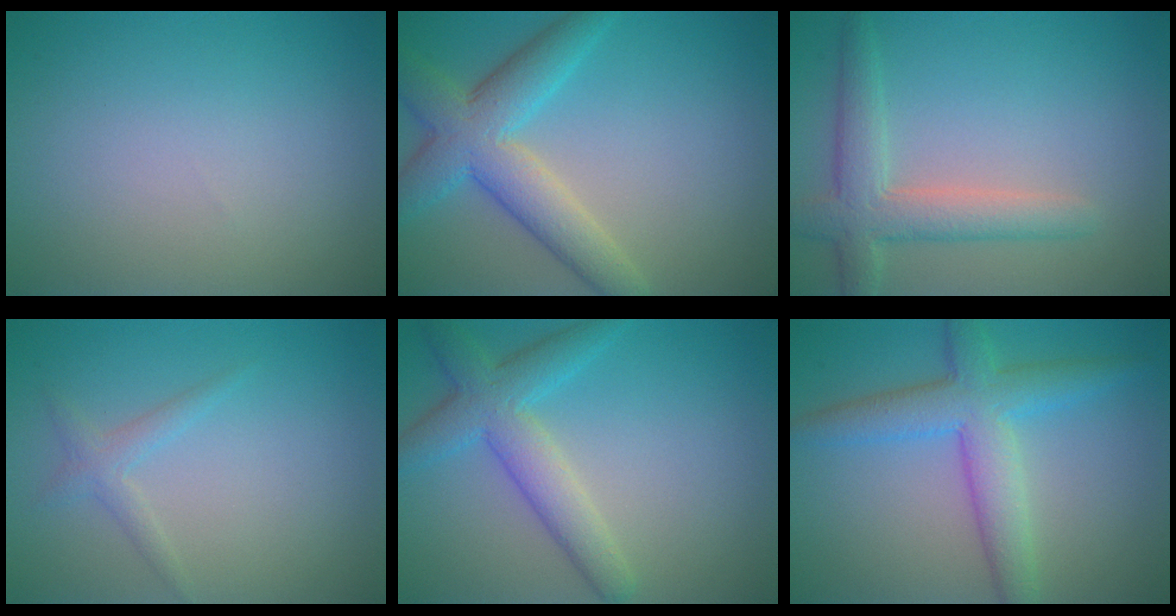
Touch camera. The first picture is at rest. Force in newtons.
{"total": 6.3, "press": 6.3, "slide": 0.4}
{"total": 4.2, "press": 4.2, "slide": 0.3}
{"total": 1.5, "press": 1.5, "slide": 0.0}
{"total": 4.8, "press": 4.8, "slide": 0.2}
{"total": 5.5, "press": 5.5, "slide": 0.1}